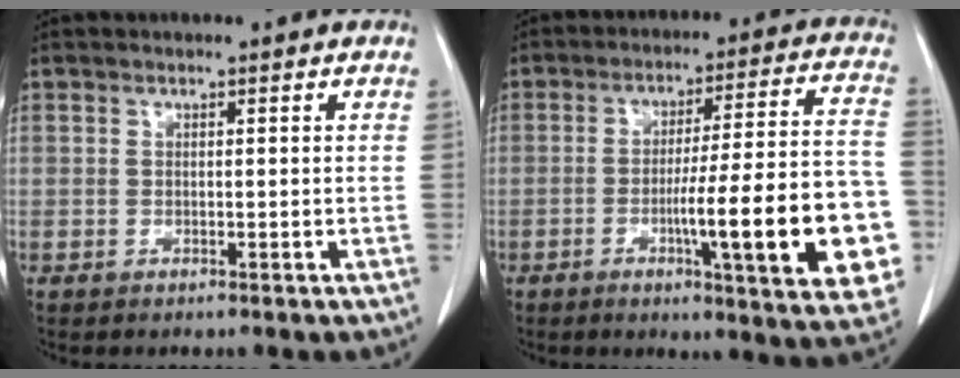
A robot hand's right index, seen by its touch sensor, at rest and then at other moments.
{"total": 20.7, "force": [-5.6, 1.9, 19.9], "torque": [-0.208, 0.012, -0.069]}